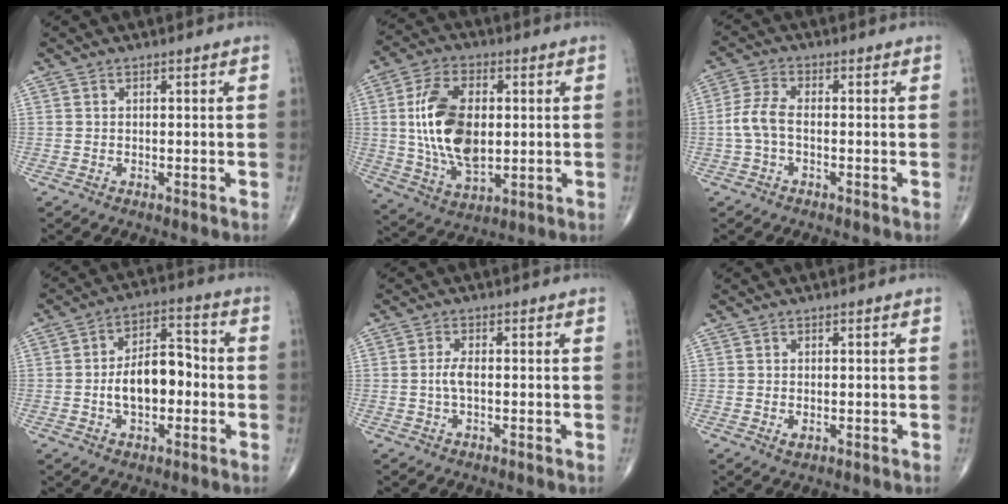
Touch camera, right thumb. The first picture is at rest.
{"total": 16.2, "force": [1.2, 9.1, 13.3], "torque": [-0.242, -0.004, 0.027]}
{"total": 4.9, "force": [-1.0, 2.4, 4.2], "torque": [-0.100, 0.014, -0.027]}
{"total": 10.9, "force": [-1.6, 6.2, 8.8], "torque": [-0.126, 0.033, -0.033]}
{"total": 2.2, "force": [-0.3, 0.7, 2.1], "torque": [-0.048, 0.000, -0.007]}
{"total": 1.0, "force": [-0.1, 0.6, 0.8], "torque": [-0.010, -0.001, 0.001]}